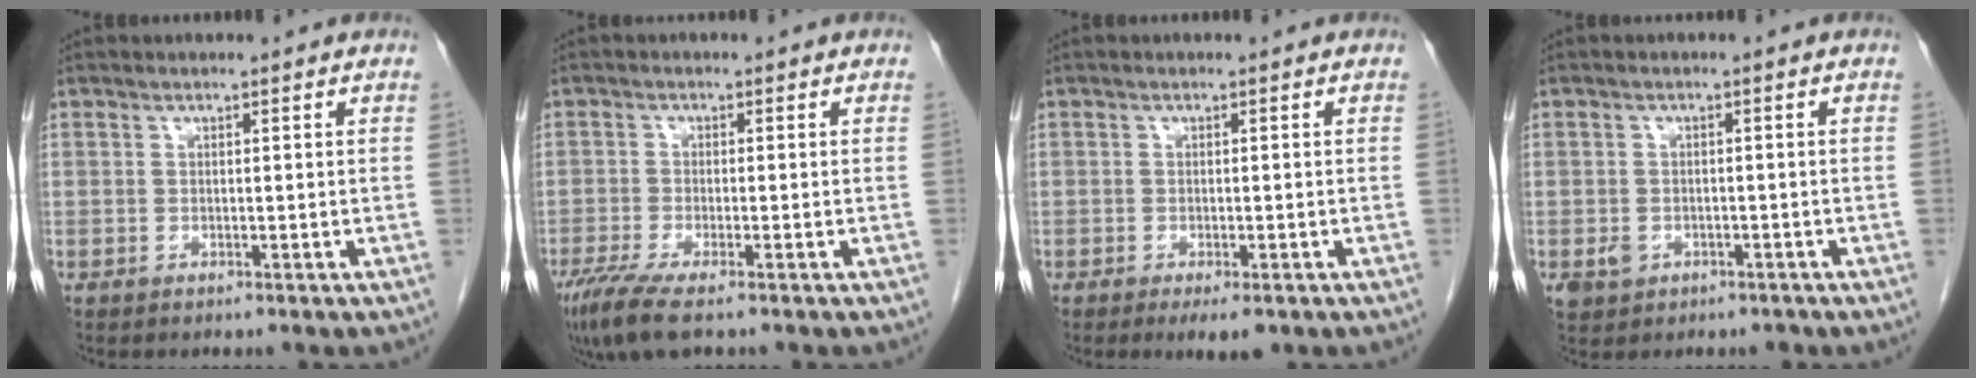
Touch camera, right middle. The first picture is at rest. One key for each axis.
{"total": 5.8, "fx": -4.0, "fy": 0.6, "fz": 4.2, "tx": -0.080, "ty": -0.017, "tz": -0.072}
{"total": 3.1, "fx": -1.8, "fy": 0.9, "fz": 2.3, "tx": -0.030, "ty": -0.005, "tz": -0.022}
{"total": 2.9, "fx": -1.3, "fy": 2.4, "fz": 1.0, "tx": -0.020, "ty": 0.003, "tz": -0.012}